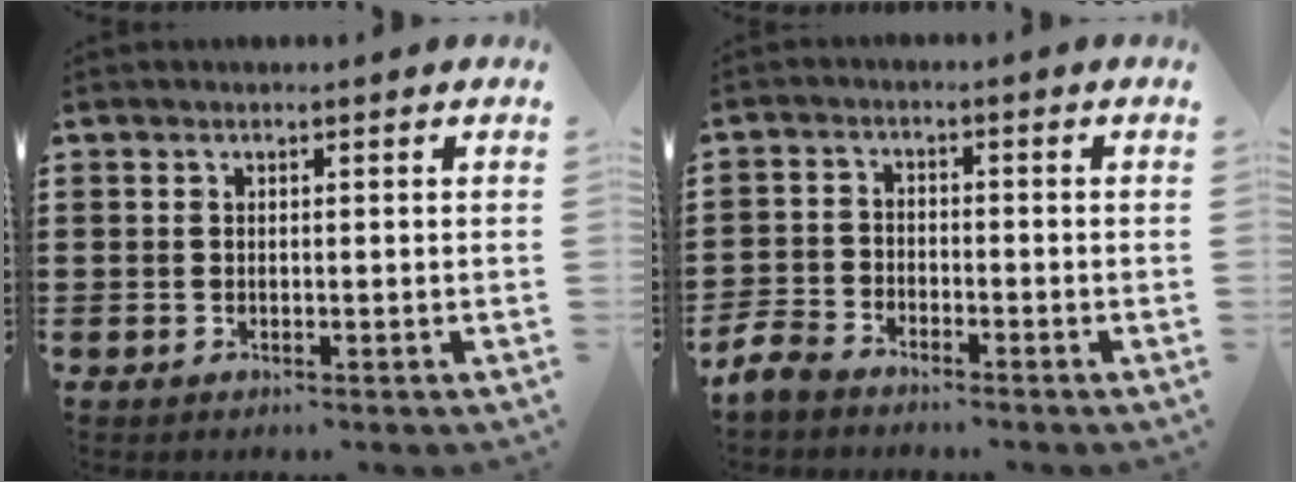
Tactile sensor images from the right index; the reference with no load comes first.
{"total": 3.8, "force": [-3.6, 1.2, 0.5], "torque": [-0.034, 0.001, -0.081]}